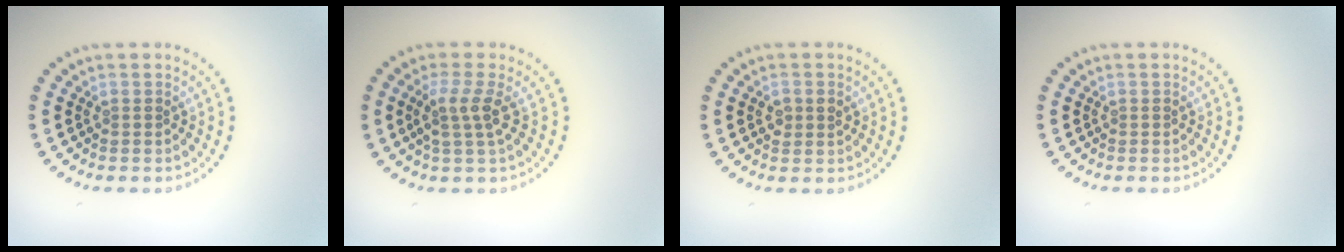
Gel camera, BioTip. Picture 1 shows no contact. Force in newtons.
{"total": 2.5, "press": 2.0, "slide": 1.6}
{"total": 1.5, "press": 1.5, "slide": 0.1}
{"total": 0.0}